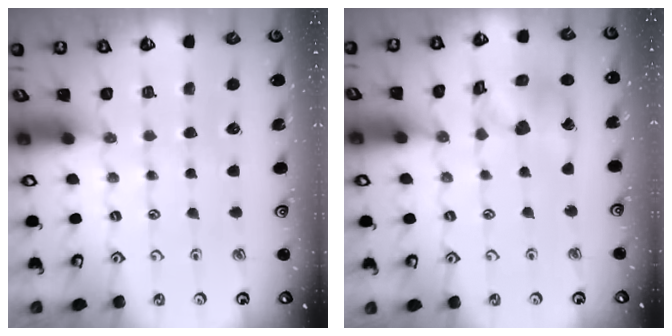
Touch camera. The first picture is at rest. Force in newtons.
{"total": 13.4, "press": 13.3, "slide": 1.8}